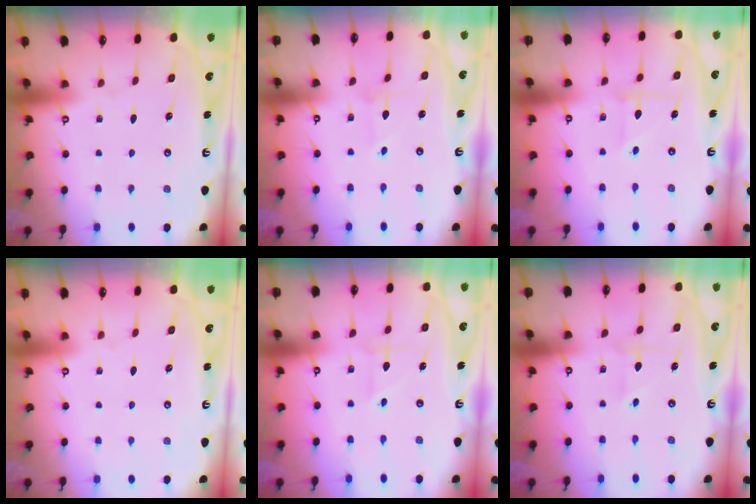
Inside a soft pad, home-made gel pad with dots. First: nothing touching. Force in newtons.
{"total": 1.5, "press": 1.5, "slide": 0.1}
{"total": 4.6, "press": 4.5, "slide": 0.4}
{"total": 0.0}
{"total": 2.2, "press": 2.1, "slide": 0.8}
{"total": 3.6, "press": 3.5, "slide": 1.1}